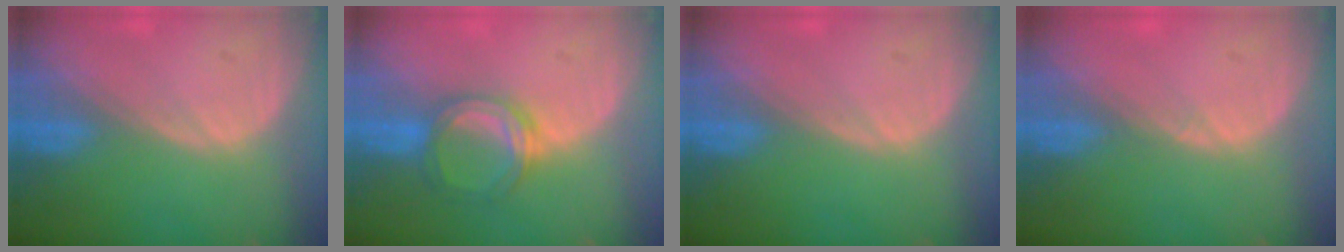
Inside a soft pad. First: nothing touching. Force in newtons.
{"total": 5.1, "press": 5.0, "slide": 1.1}
{"total": 0.0}
{"total": 0.5, "press": 0.4, "slide": 0.4}